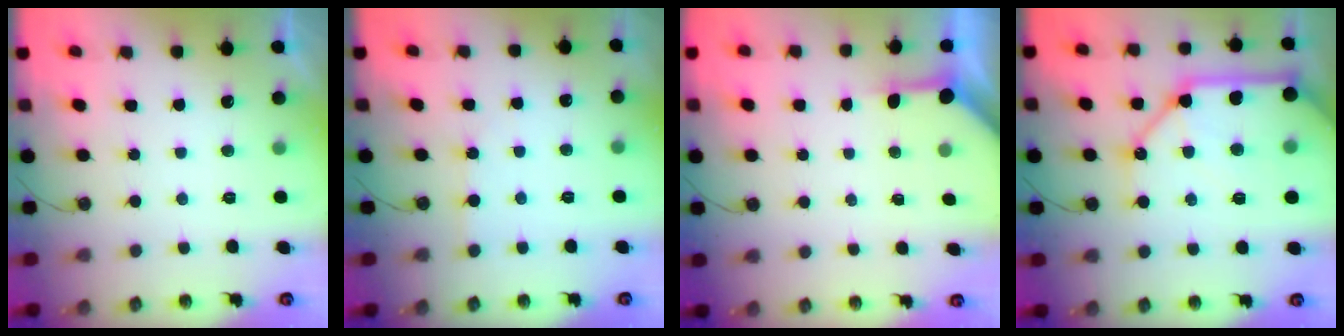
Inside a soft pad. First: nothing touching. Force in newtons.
{"total": 2.3, "press": 2.3, "slide": 0.3}
{"total": 3.5, "press": 3.5, "slide": 0.5}
{"total": 23.9, "press": 23.6, "slide": 3.8}